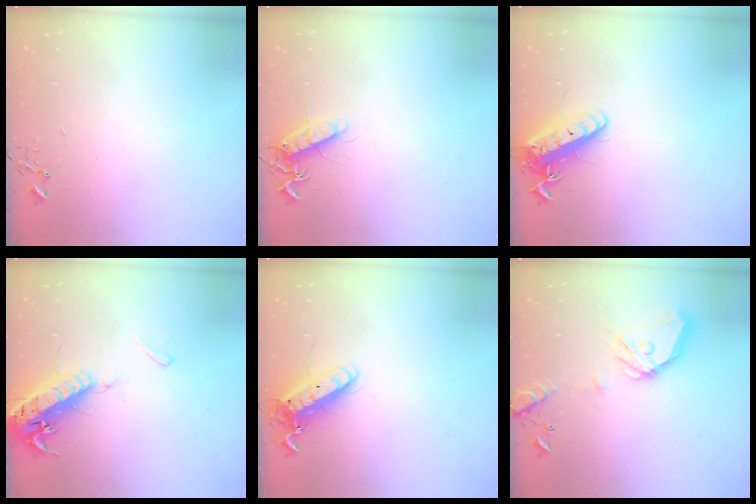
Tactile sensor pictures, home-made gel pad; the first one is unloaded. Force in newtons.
{"total": 11.1, "press": 11.1, "slide": 0.3}
{"total": 14.5, "press": 14.2, "slide": 2.8}
{"total": 17.4, "press": 16.9, "slide": 4.1}
{"total": 13.6, "press": 13.4, "slide": 2.0}
{"total": 15.7, "press": 15.4, "slide": 2.5}